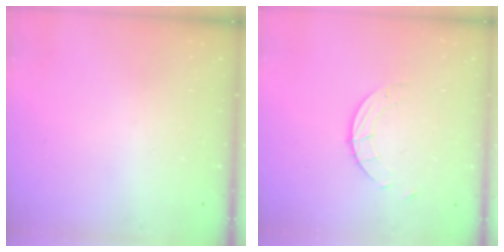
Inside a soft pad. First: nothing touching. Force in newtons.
{"total": 2.5, "press": 2.5, "slide": 0.2}